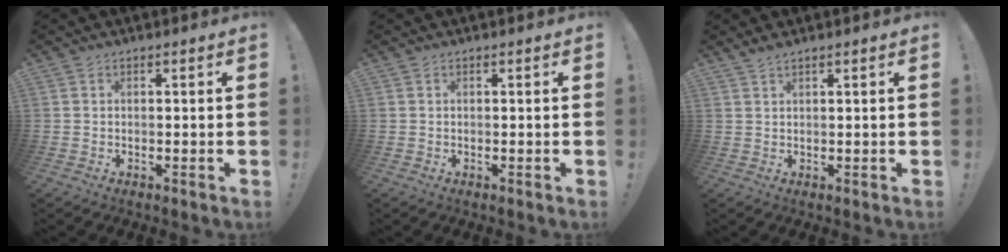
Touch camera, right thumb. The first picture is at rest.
{"total": 0.0}
{"total": 1.7, "force": [1.4, -0.1, 1.0], "torque": [-0.027, -0.002, 0.025]}